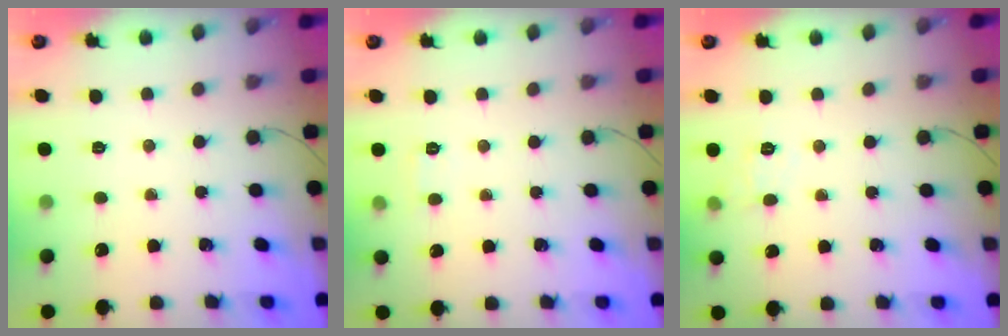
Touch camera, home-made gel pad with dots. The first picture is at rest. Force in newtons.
{"total": 5.2, "press": 5.0, "slide": 1.3}
{"total": 6.1, "press": 5.9, "slide": 1.4}